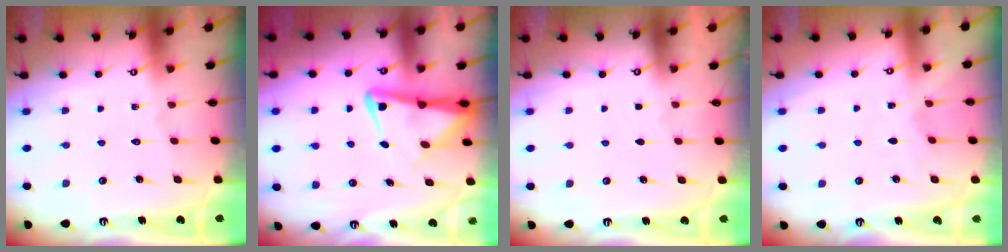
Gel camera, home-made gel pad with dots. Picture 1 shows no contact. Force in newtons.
{"total": 6.8, "press": 6.8, "slide": 0.8}
{"total": 0.9, "press": 0.9, "slide": 0.1}
{"total": 3.0, "press": 3.0, "slide": 0.4}